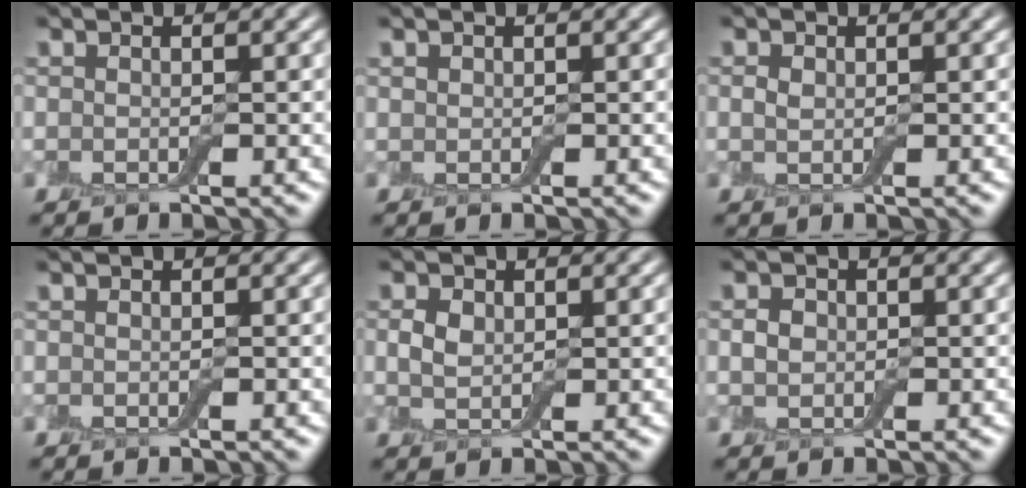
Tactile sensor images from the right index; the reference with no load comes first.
{"total": 0.0}
{"total": 0.7, "force": [0.1, 0.5, 0.4], "torque": [-0.008, -0.001, 0.004]}
{"total": 0.0}
{"total": 1.5, "force": [0.3, 1.1, 1.0], "torque": [-0.022, -0.001, 0.008]}
{"total": 1.2, "force": [-0.1, 1.1, 0.6], "torque": [-0.010, 0.001, -0.004]}